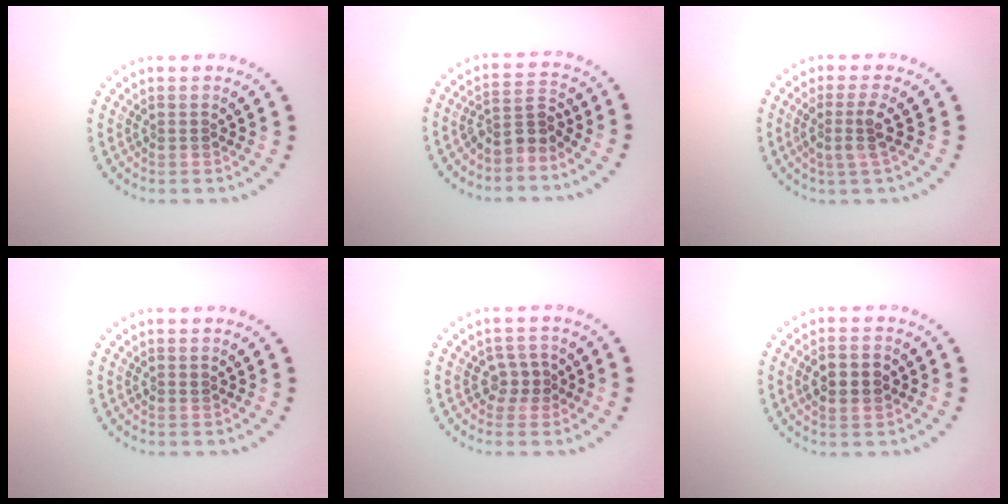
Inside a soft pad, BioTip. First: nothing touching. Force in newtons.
{"total": 2.6, "press": 2.2, "slide": 1.5}
{"total": 2.5, "press": 1.9, "slide": 1.6}
{"total": 0.5, "press": 0.5, "slide": 0.2}
{"total": 1.9, "press": 1.7, "slide": 0.8}
{"total": 2.9, "press": 2.9, "slide": 0.1}